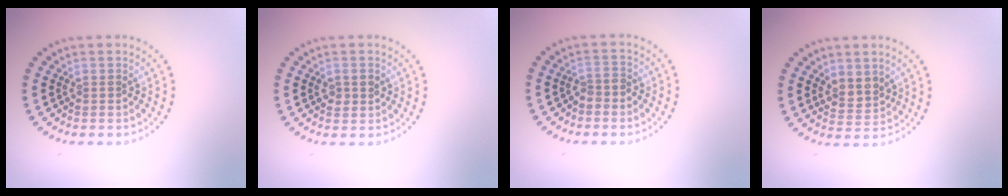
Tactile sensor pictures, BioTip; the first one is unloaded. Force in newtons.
{"total": 1.4, "press": 1.4, "slide": 0.1}
{"total": 1.6, "press": 1.3, "slide": 0.9}
{"total": 2.2, "press": 1.9, "slide": 1.1}